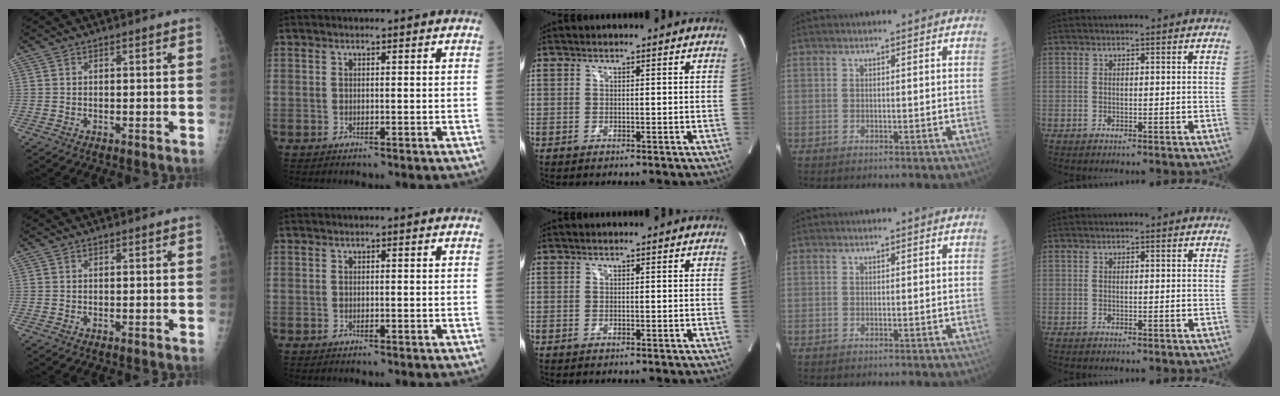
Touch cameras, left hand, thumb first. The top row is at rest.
{}